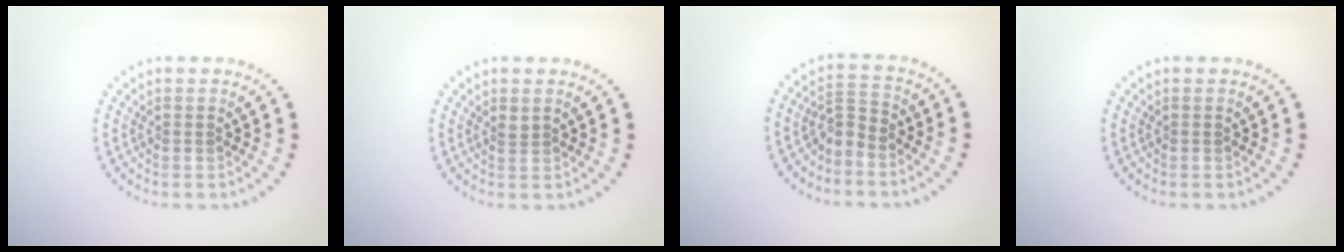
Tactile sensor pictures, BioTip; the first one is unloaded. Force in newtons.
{"total": 0.9, "press": 0.6, "slide": 0.7}
{"total": 2.2, "press": 1.5, "slide": 1.6}
{"total": 0.0}